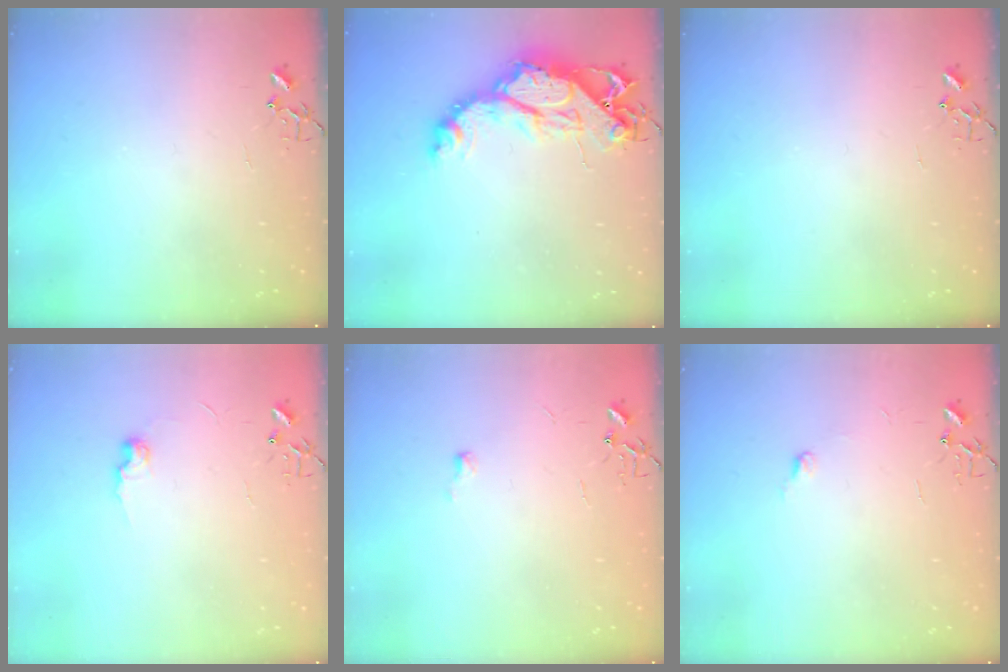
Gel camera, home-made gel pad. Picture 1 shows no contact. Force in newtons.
{"total": 14.8, "press": 14.8, "slide": 1.4}
{"total": 0.0}
{"total": 6.1, "press": 6.1, "slide": 0.3}
{"total": 3.5, "press": 3.5, "slide": 0.5}
{"total": 4.7, "press": 4.7, "slide": 0.5}